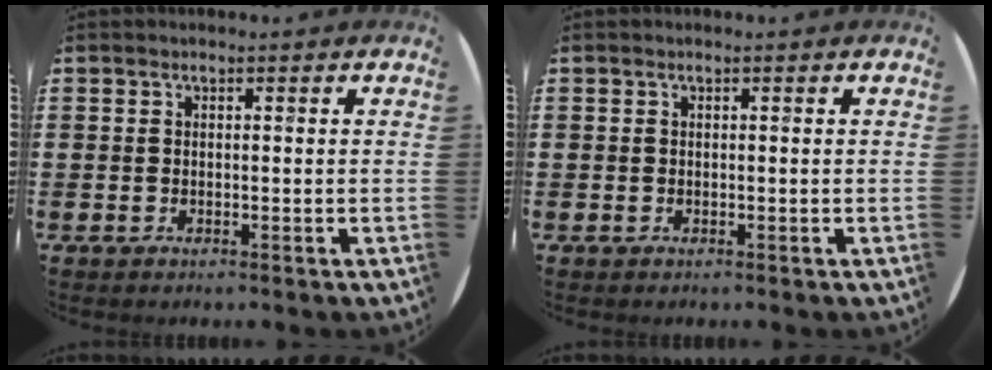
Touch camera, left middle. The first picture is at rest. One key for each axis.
{"total": 0.0}